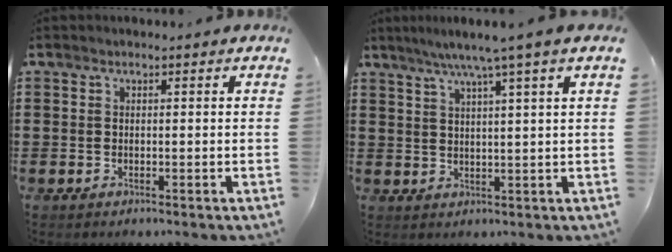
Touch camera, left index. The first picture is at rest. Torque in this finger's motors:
{"motor_torque": [1.08, -0.26, 0.92, 0.21]}